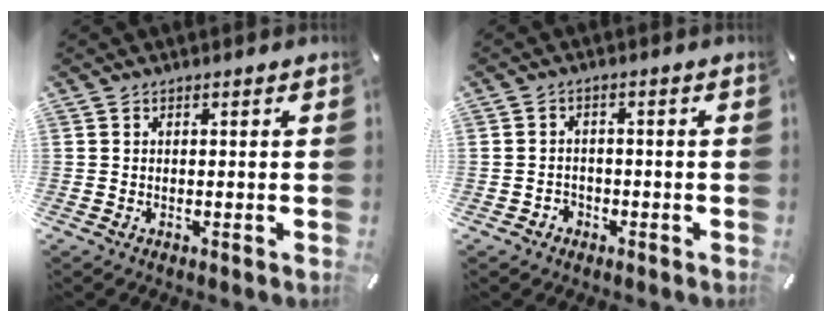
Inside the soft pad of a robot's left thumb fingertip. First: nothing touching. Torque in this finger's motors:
{"motor_torque": [0.58, 0.53, -0.14, -0.14, -0.03]}